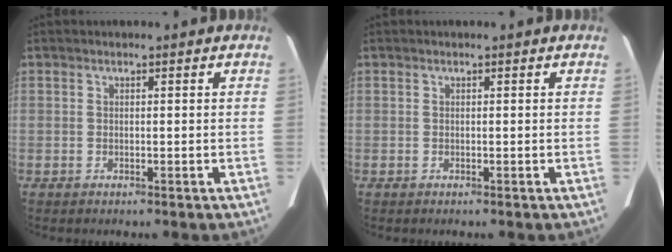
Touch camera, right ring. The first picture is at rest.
{"total": 0.0}